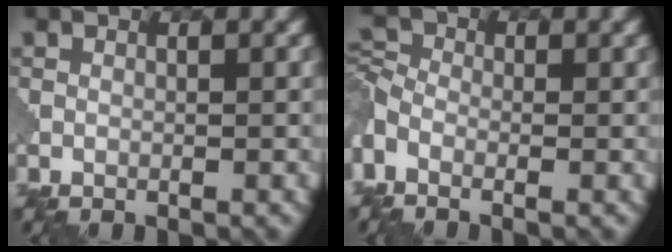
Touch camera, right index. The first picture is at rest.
{"total": 2.2, "force": [-1.2, 1.5, 1.1], "torque": [-0.038, -0.001, -0.031]}